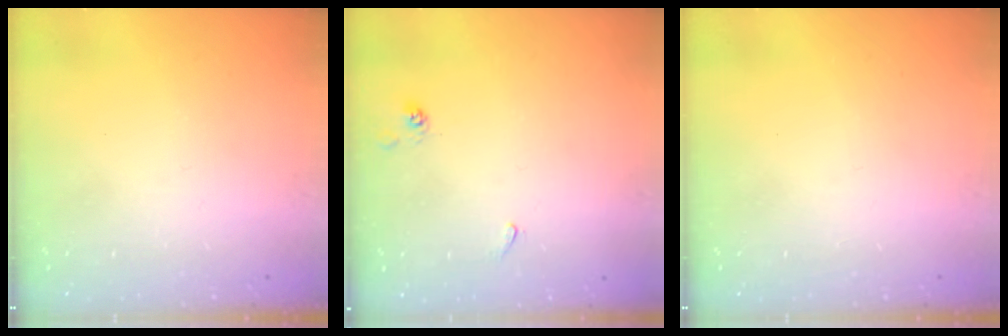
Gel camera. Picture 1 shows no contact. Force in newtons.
{"total": 4.1, "press": 4.1, "slide": 0.4}
{"total": 0.0}